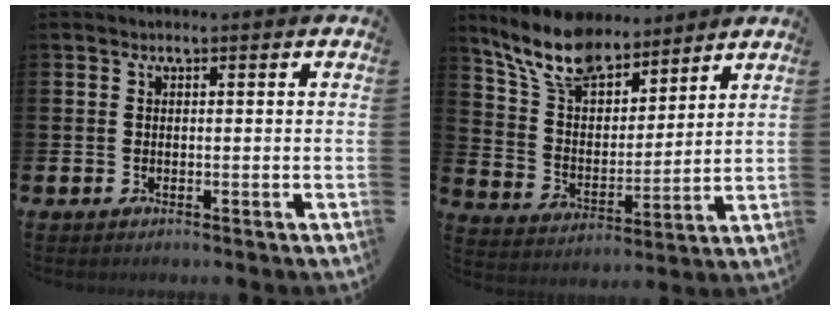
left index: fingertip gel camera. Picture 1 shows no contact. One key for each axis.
{"total": 10.7, "fx": 9.3, "fy": 3.9, "fz": 3.8, "tx": -0.114, "ty": -0.041, "tz": 0.170}